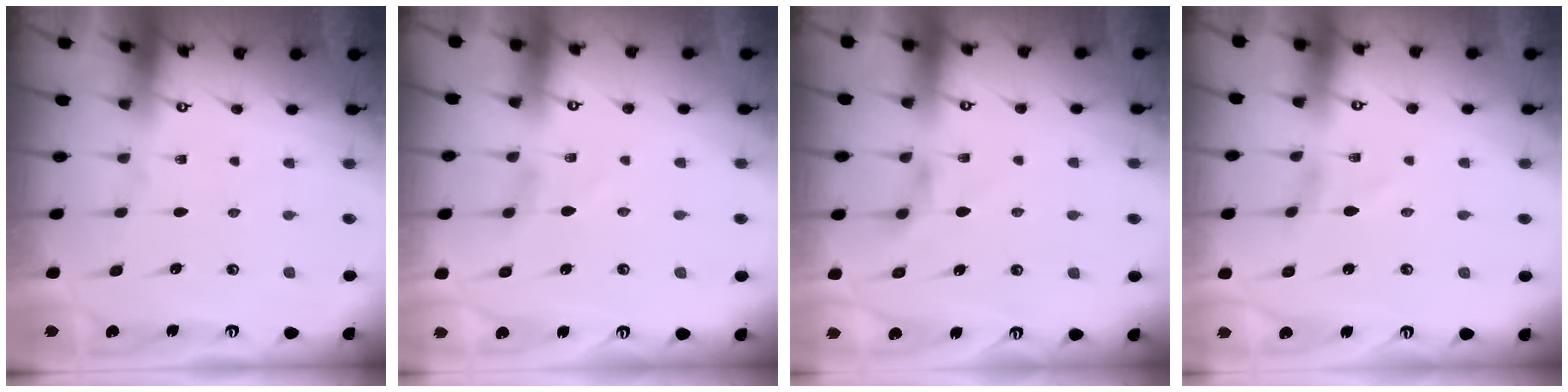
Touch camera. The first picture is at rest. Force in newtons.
{"total": 0.0}
{"total": 3.3, "press": 3.3, "slide": 0.5}
{"total": 1.4, "press": 1.4, "slide": 0.1}